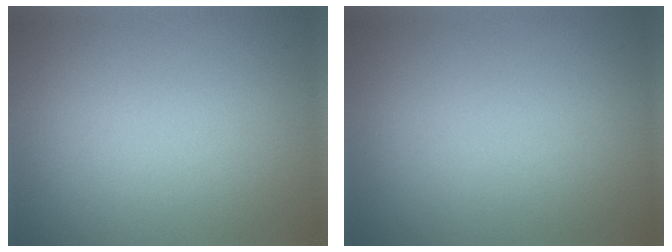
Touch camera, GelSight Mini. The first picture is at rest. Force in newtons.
{"total": 0.0}